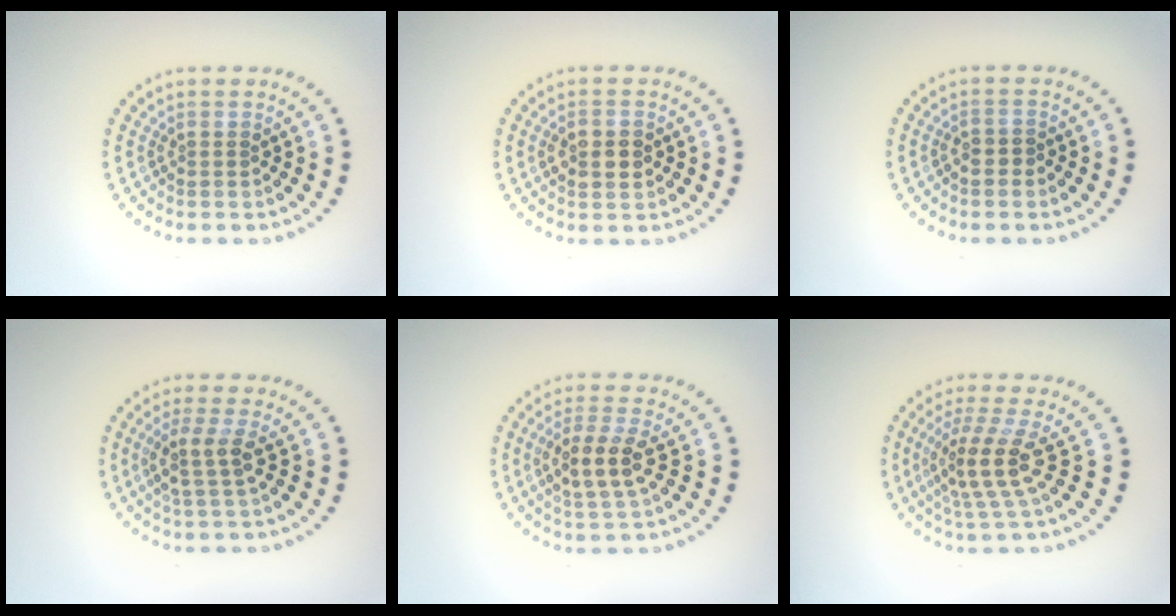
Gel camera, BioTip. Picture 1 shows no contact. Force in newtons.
{"total": 2.4, "press": 2.4, "slide": 0.3}
{"total": 0.8, "press": 0.7, "slide": 0.5}
{"total": 2.6, "press": 2.0, "slide": 1.6}
{"total": 3.7, "press": 3.5, "slide": 1.3}
{"total": 4.1, "press": 3.2, "slide": 2.6}